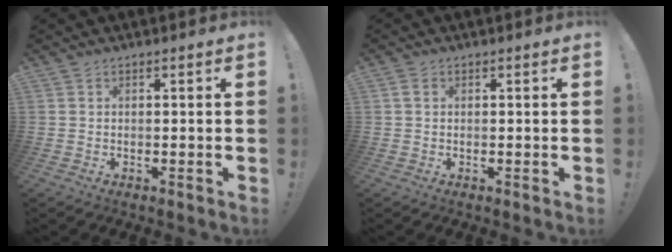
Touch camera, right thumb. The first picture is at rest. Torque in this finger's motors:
{"motor_torque": [0.12, 0.54, 0.29, -0.08, -0.03]}